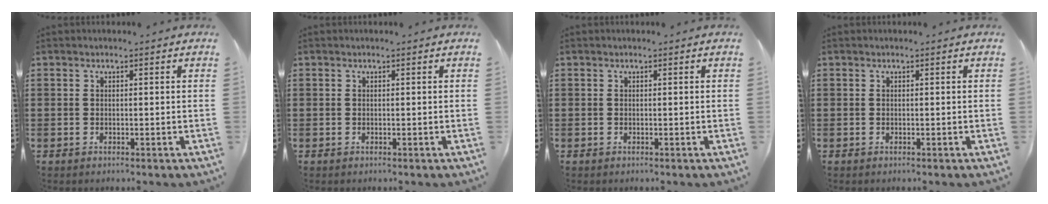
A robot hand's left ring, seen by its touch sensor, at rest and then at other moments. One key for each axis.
{"total": 0.0}
{"total": 0.0}
{"total": 0.0}